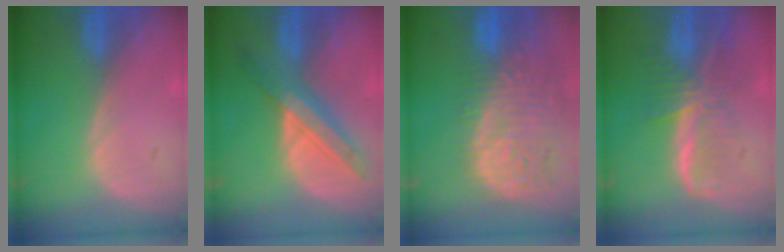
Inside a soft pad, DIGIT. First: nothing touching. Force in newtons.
{"total": 7.6, "press": 7.0, "slide": 2.8}
{"total": 14.4, "press": 11.8, "slide": 8.2}
{"total": 7.9, "press": 6.9, "slide": 3.9}